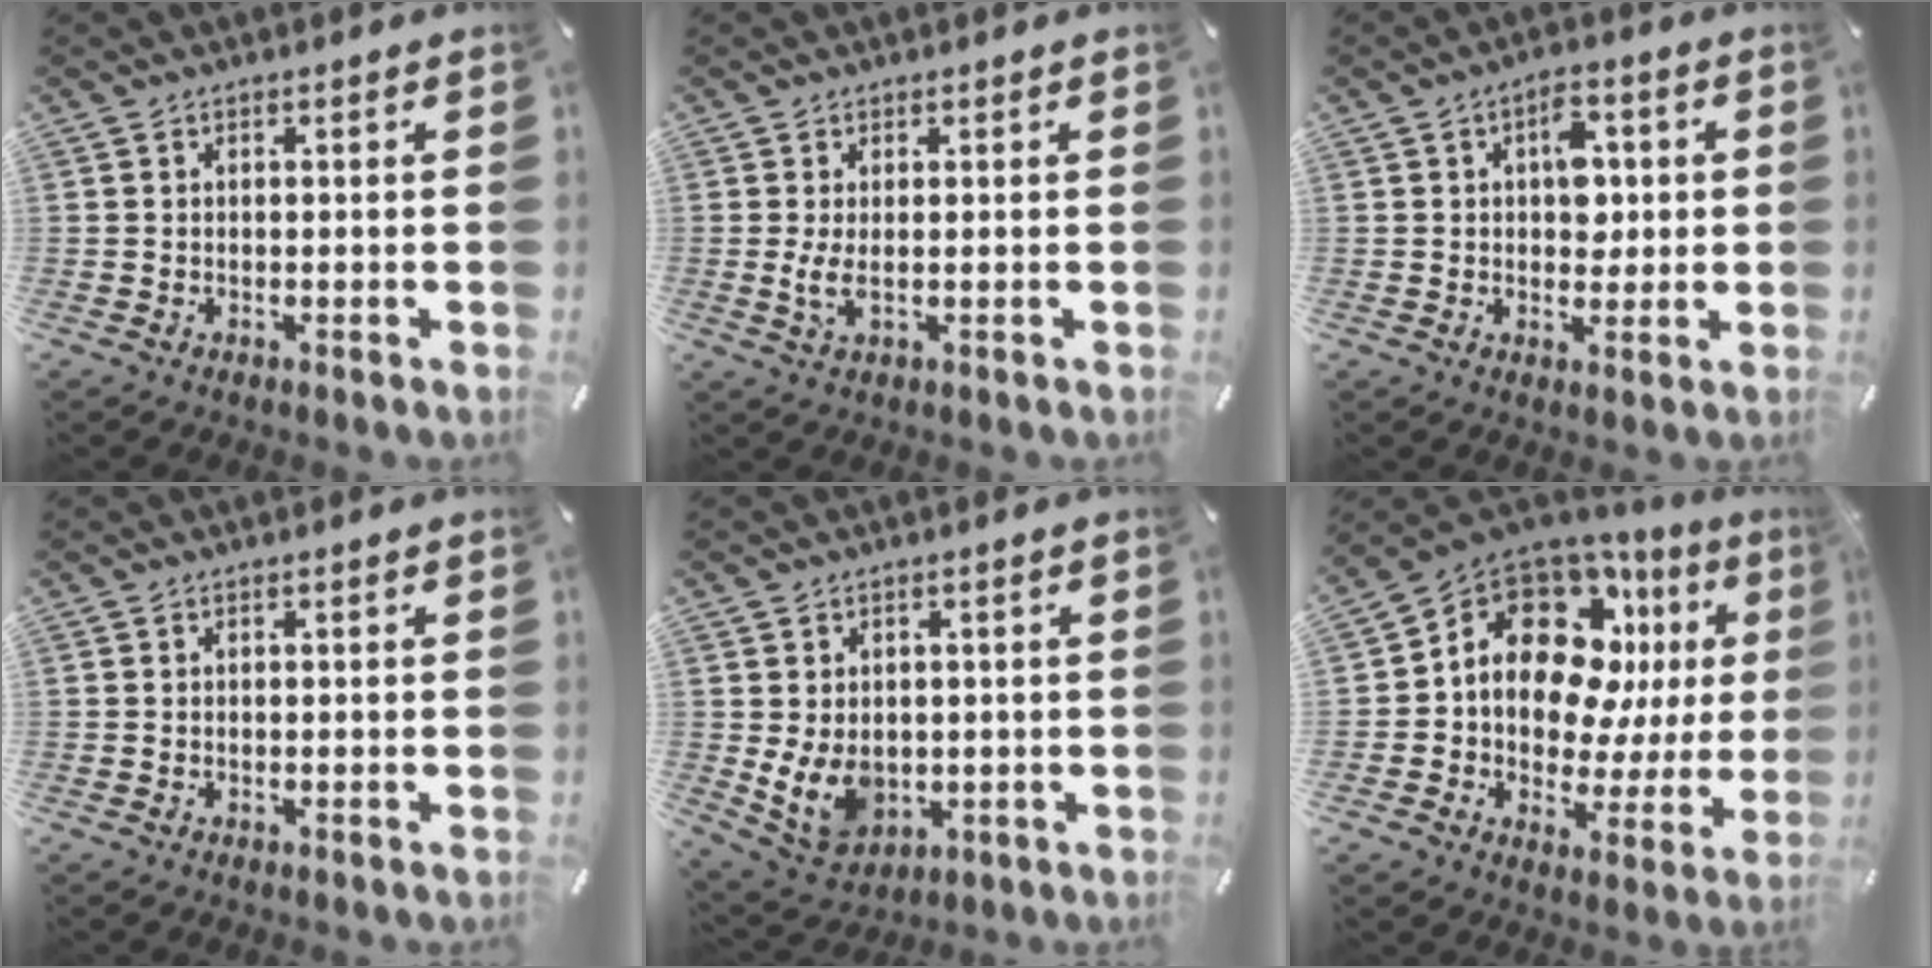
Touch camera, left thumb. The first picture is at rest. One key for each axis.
{"total": 4.0, "fx": 0.2, "fy": 1.2, "fz": 3.8, "tx": -0.090, "ty": -0.008, "tz": -0.002}
{"total": 7.4, "fx": 1.3, "fy": 5.1, "fz": 5.2, "tx": -0.049, "ty": -0.006, "tz": 0.013}
{"total": 0.0}
{"total": 8.3, "fx": 0.0, "fy": 6.8, "fz": 4.8, "tx": -0.103, "ty": -0.003, "tz": 0.003}
{"total": 16.6, "fx": 6.3, "fy": 11.4, "fz": 10.3, "tx": -0.173, "ty": -0.047, "tz": 0.112}